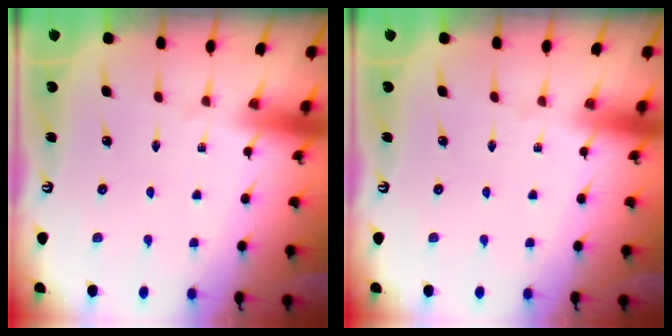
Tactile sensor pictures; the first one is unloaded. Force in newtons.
{"total": 0.0}